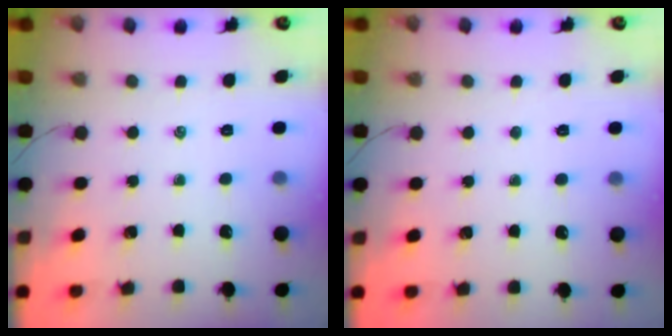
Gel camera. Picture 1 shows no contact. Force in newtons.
{"total": 0.0}